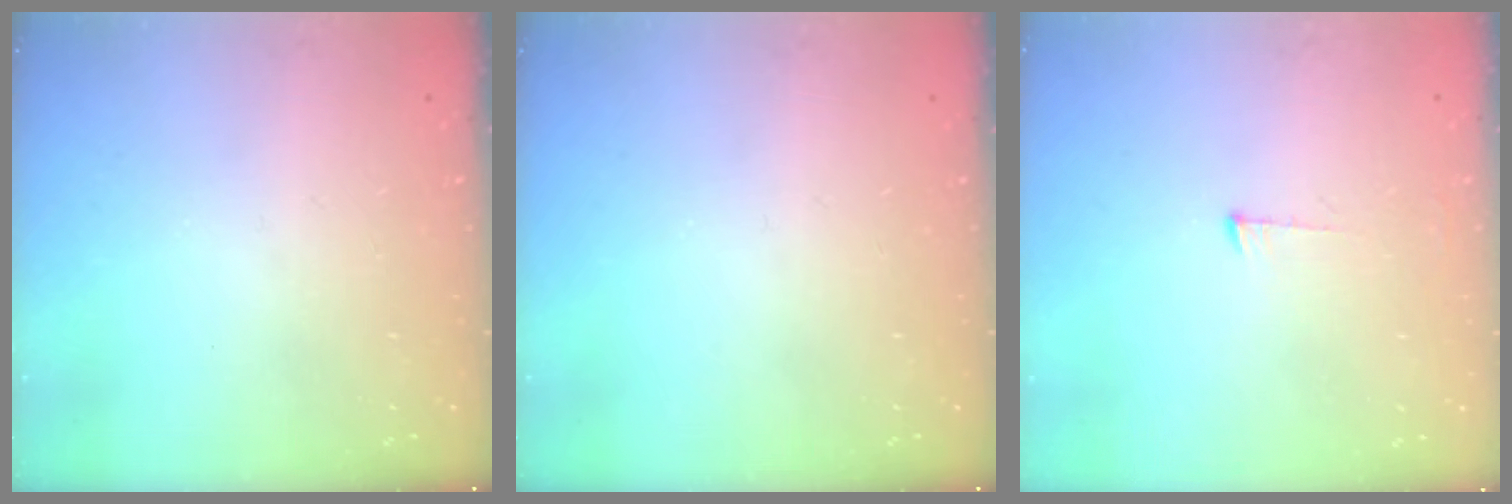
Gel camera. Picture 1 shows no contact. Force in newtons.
{"total": 0.0}
{"total": 6.1, "press": 6.1, "slide": 0.4}